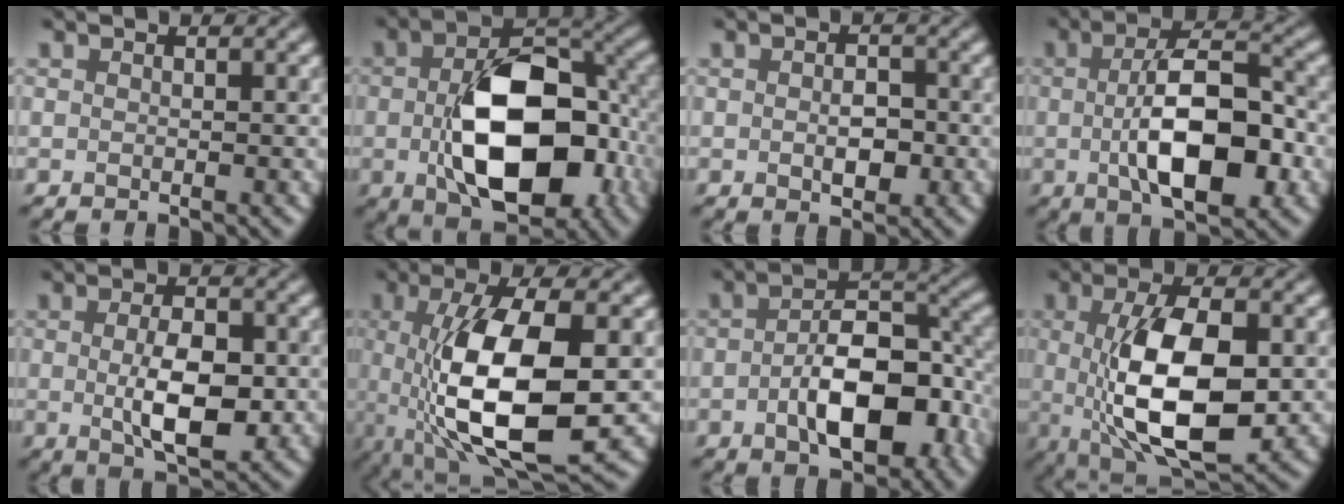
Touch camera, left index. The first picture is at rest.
{"total": 12.8, "force": [-2.0, 7.4, 10.3], "torque": [-0.163, -0.012, -0.025]}
{"total": 2.7, "force": [-0.4, 1.5, 2.1], "torque": [-0.035, -0.003, -0.006]}
{"total": 9.3, "force": [-1.1, 3.9, 8.4], "torque": [-0.140, 0.001, -0.019]}
{"total": 5.6, "force": [-0.3, 2.5, 5.0], "torque": [-0.090, -0.006, -0.003]}
{"total": 11.1, "force": [-0.8, 3.8, 10.4], "torque": [-0.193, -0.012, -0.011]}
{"total": 8.8, "force": [-2.5, 4.3, 7.2], "torque": [-0.107, 0.007, -0.043]}
{"total": 10.3, "force": [-0.3, 4.2, 9.4], "torque": [-0.169, -0.006, -0.001]}